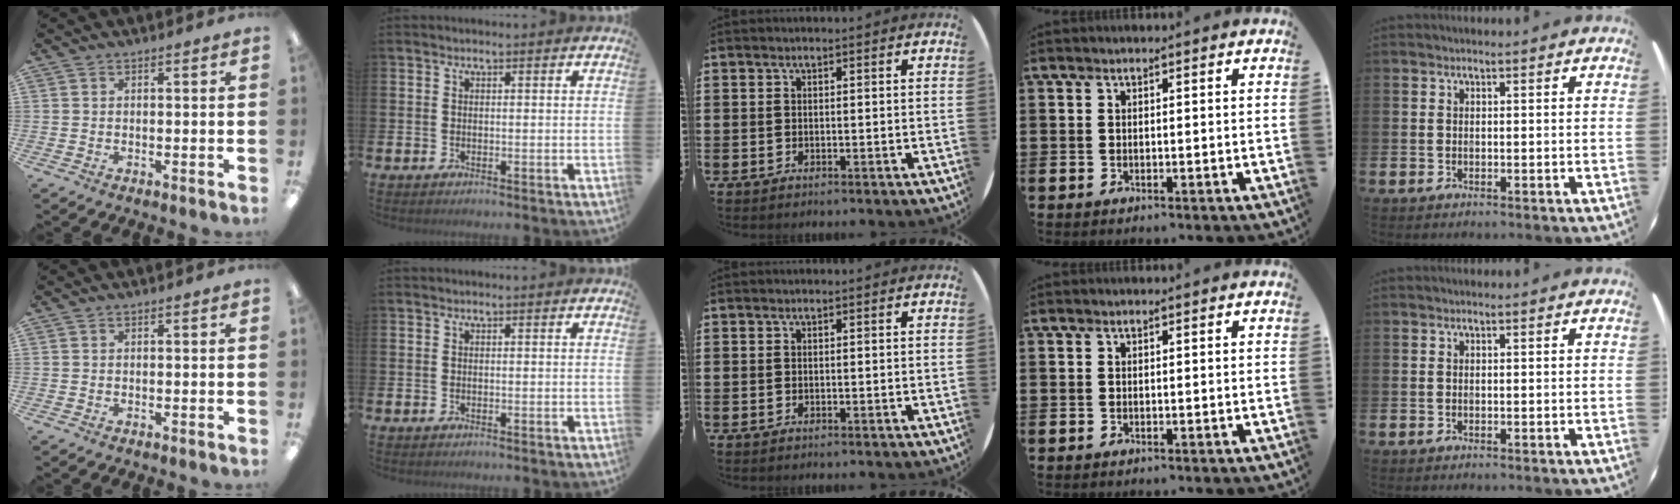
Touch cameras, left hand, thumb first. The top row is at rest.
{}